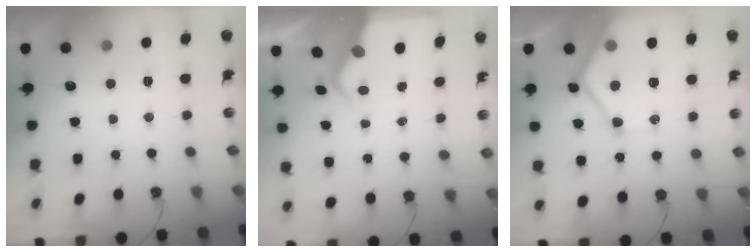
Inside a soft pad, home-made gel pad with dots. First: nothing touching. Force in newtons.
{"total": 4.4, "press": 4.4, "slide": 0.4}
{"total": 17.8, "press": 17.7, "slide": 1.7}